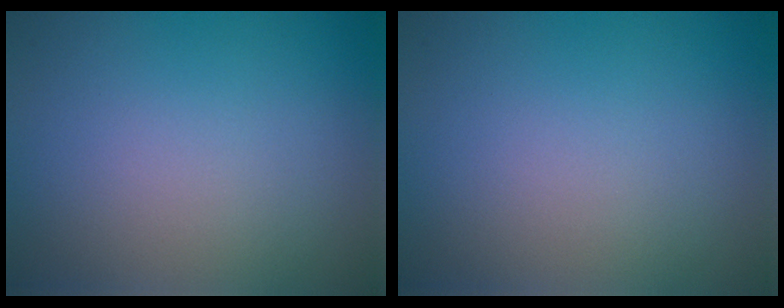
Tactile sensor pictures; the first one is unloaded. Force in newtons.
{"total": 0.0}